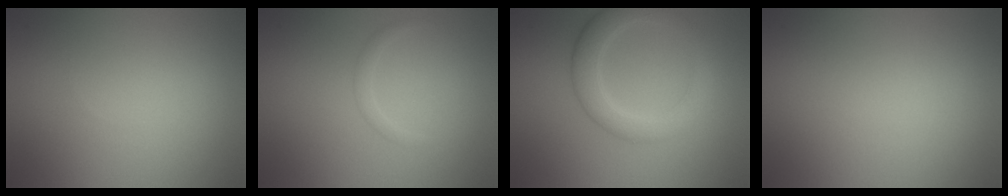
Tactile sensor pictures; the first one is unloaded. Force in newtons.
{"total": 0.9, "press": 0.9, "slide": 0.0}
{"total": 4.1, "press": 4.1, "slide": 0.3}
{"total": 0.0}